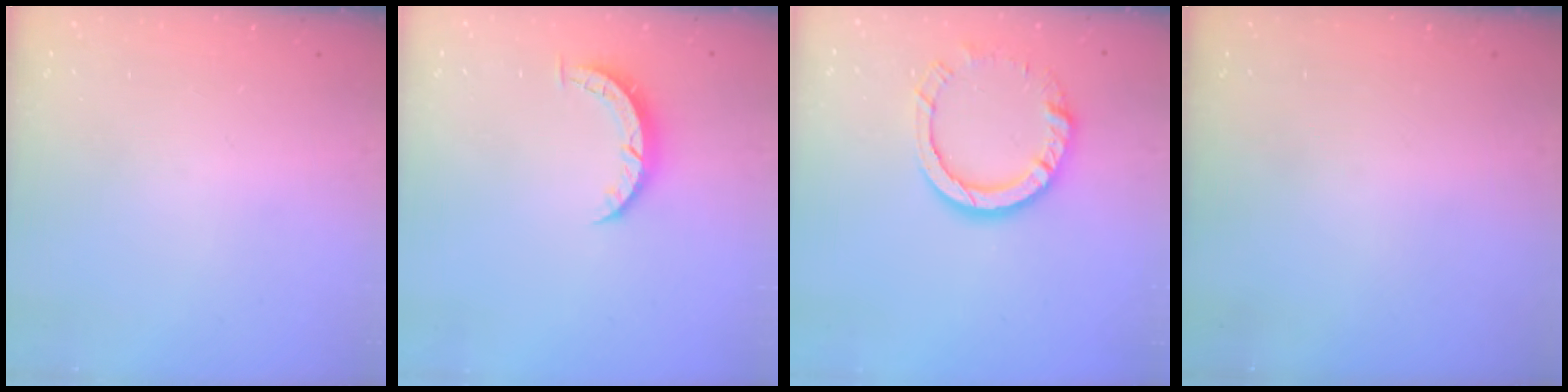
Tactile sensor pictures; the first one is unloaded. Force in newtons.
{"total": 3.6, "press": 3.6, "slide": 0.4}
{"total": 10.8, "press": 10.7, "slide": 1.0}
{"total": 0.0}